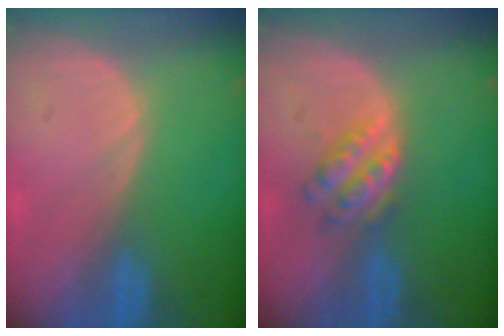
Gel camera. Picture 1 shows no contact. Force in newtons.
{"total": 4.6, "press": 4.5, "slide": 1.0}